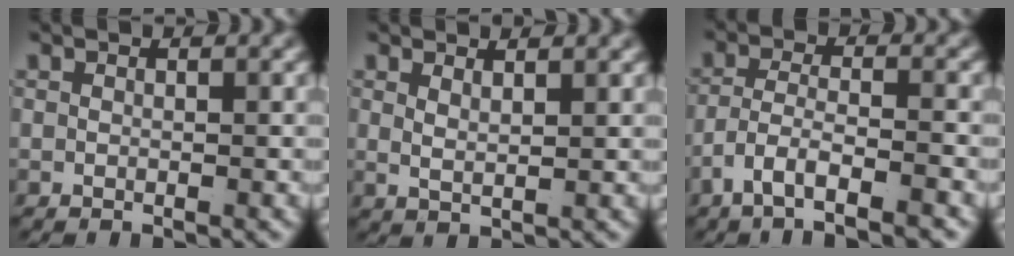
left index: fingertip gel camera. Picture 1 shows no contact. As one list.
[{"total": 1.5, "force": [1.3, -0.1, 0.9], "torque": [-0.022, -0.012, 0.035]}, {"total": 5.4, "force": [-3.7, 1.9, 3.4], "torque": [-0.064, -0.029, -0.049]}]